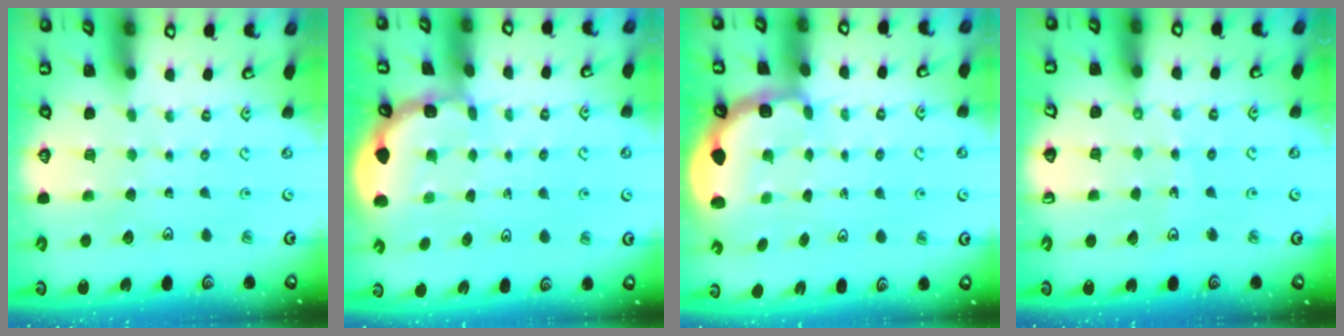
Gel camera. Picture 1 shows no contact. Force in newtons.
{"total": 2.0, "press": 2.0, "slide": 0.2}
{"total": 2.8, "press": 2.0, "slide": 2.0}
{"total": 3.7, "press": 3.7, "slide": 0.1}